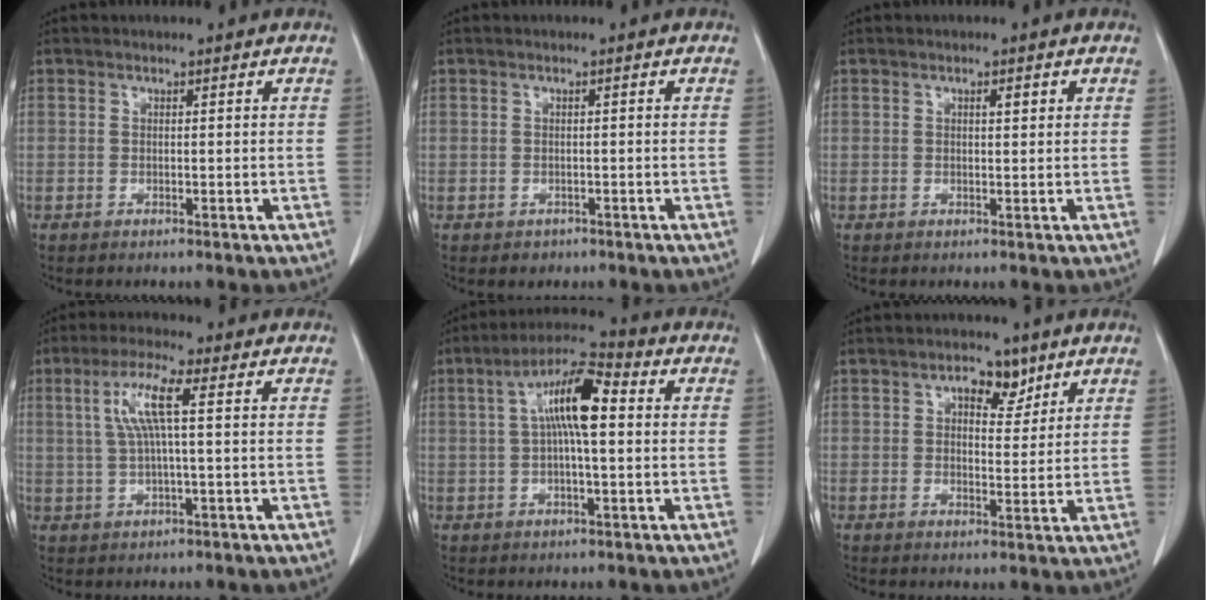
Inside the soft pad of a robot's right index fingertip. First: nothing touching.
{"total": 1.3, "force": [-0.7, 1.0, 0.2], "torque": [-0.003, 0.002, -0.006]}
{"total": 1.3, "force": [0.5, 0.3, 1.2], "torque": [-0.017, 0.002, 0.007]}
{"total": 6.9, "force": [1.7, 0.2, 6.7], "torque": [-0.137, 0.013, 0.034]}
{"total": 10.0, "force": [1.6, 2.0, 9.7], "torque": [-0.180, 0.026, 0.021]}
{"total": 4.5, "force": [2.5, 2.4, 2.9], "torque": [-0.040, 0.008, 0.037]}